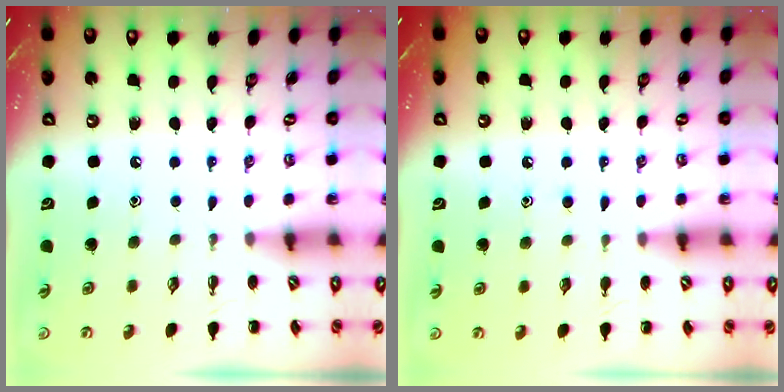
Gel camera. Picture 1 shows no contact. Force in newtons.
{"total": 6.0, "press": 5.8, "slide": 1.6}